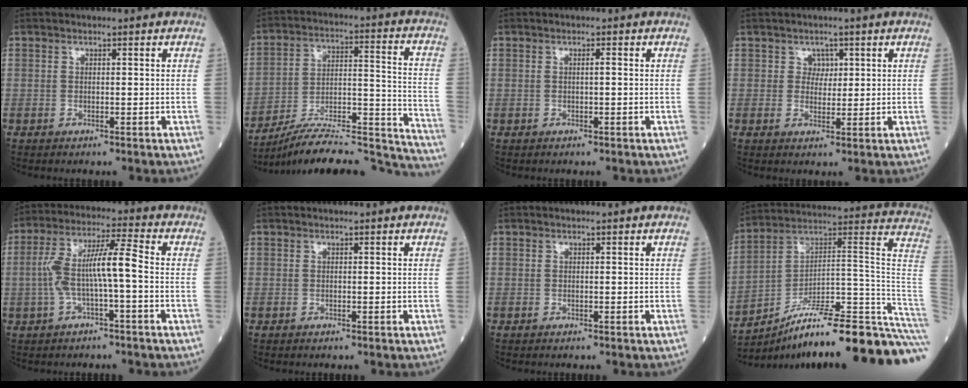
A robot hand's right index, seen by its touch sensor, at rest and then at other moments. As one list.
[{"total": 24.7, "force": [-23.4, 1.9, 7.7], "torque": [-0.074, 0.027, -0.346]}, {"total": 0.7, "force": [0.1, 0.0, 0.7], "torque": [-0.014, 0.000, 0.001]}, {"total": 2.1, "force": [0.9, 1.8, 0.8], "torque": [-0.002, -0.002, 0.011]}, {"total": 8.9, "force": [-1.1, 0.9, 8.8], "torque": [-0.176, 0.031, -0.024]}, {"total": 0.0}, {"total": 0.0}, {"total": 27.8, "force": [-21.2, 0.6, 17.9], "torque": [-0.138, 0.040, -0.317]}]